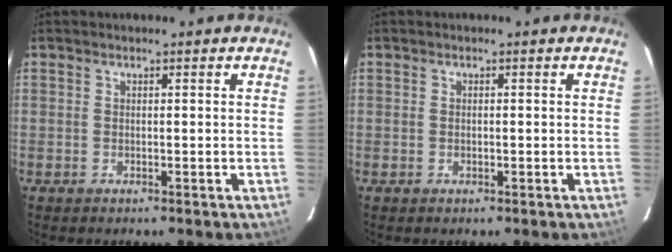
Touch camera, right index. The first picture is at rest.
{"total": 0.5, "force": [-0.1, 0.3, 0.4], "torque": [-0.007, 0.001, -0.001]}